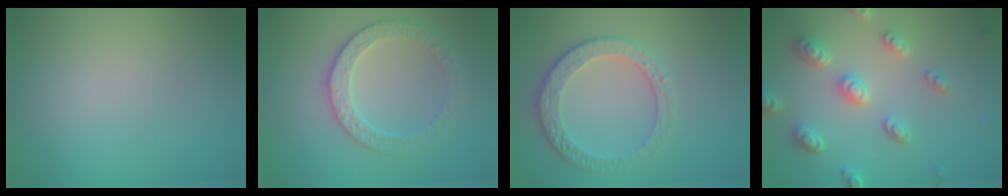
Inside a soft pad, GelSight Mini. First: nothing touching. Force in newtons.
{"total": 3.3, "press": 3.1, "slide": 1.2}
{"total": 3.9, "press": 3.1, "slide": 2.4}
{"total": 4.6, "press": 3.8, "slide": 2.7}